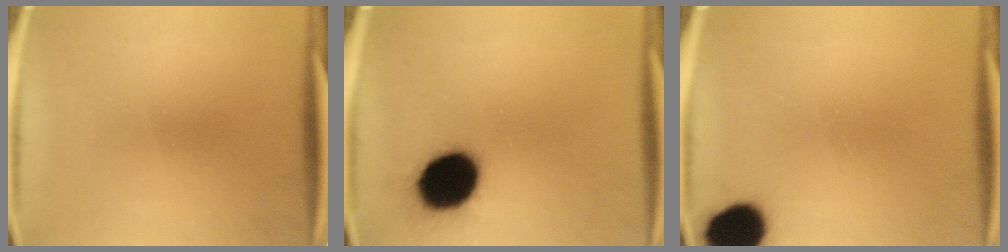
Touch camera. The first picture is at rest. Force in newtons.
{"total": 17.6}
{"total": 11.8}